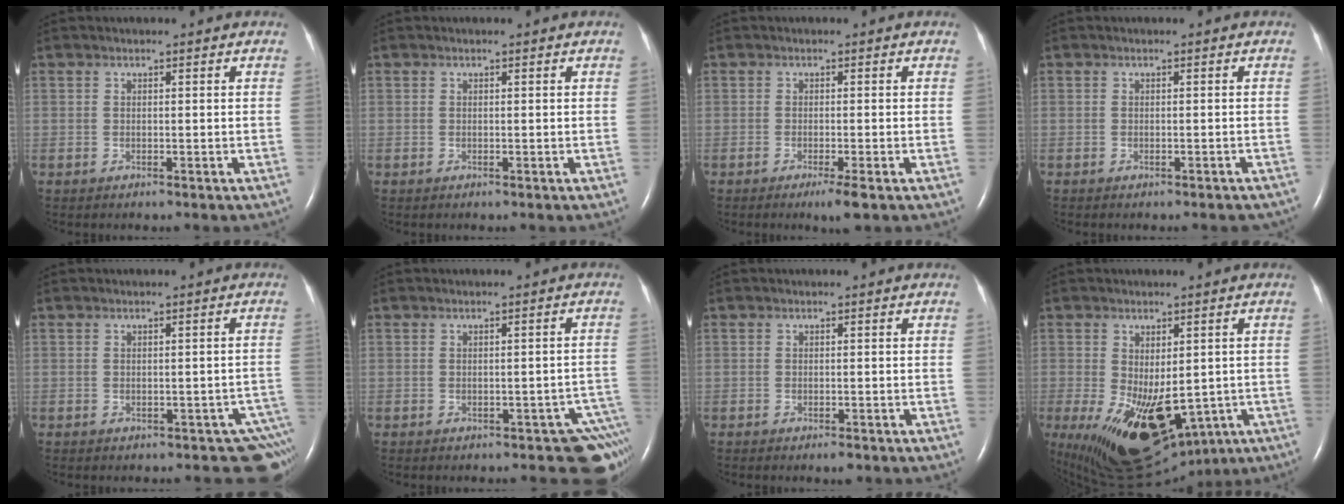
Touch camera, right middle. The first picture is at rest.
{"total": 0.0}
{"total": 2.6, "force": [-1.5, 0.0, 2.1], "torque": [-0.035, -0.008, -0.024]}
{"total": 3.0, "force": [-2.6, 1.0, 1.0], "torque": [-0.010, -0.003, -0.028]}
{"total": 4.4, "force": [-3.1, 2.1, 2.3], "torque": [-0.005, 0.011, -0.035]}
{"total": 5.8, "force": [-4.1, 2.1, 3.4], "torque": [-0.017, 0.009, -0.047]}
{"total": 2.4, "force": [-1.4, 0.7, 1.8], "torque": [-0.026, -0.004, -0.017]}
{"total": 18.9, "force": [-7.0, 10.0, 14.4], "torque": [-0.237, -0.031, -0.081]}